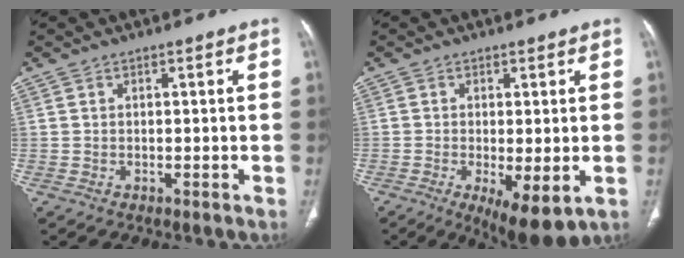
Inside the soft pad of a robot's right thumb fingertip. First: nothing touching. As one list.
[{"total": 8.7, "force": [-2.6, 2.8, 7.8], "torque": [-0.124, -0.021, -0.035]}]